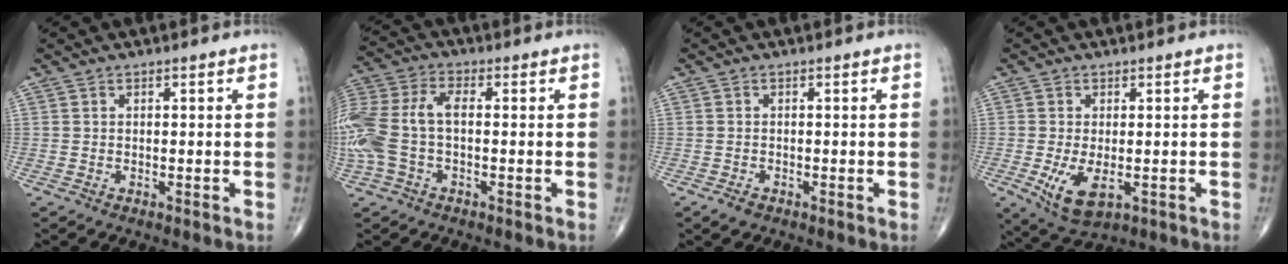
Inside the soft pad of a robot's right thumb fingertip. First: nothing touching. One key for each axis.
{"total": 14.3, "fx": -1.4, "fy": 8.1, "fz": 11.7, "tx": -0.295, "ty": 0.027, "tz": -0.026}
{"total": 1.7, "fx": -1.2, "fy": 1.0, "fz": 0.8, "tx": -0.012, "ty": 0.001, "tz": -0.021}
{"total": 6.8, "fx": -1.8, "fy": 3.4, "fz": 5.6, "tx": -0.107, "ty": -0.014, "tz": -0.023}